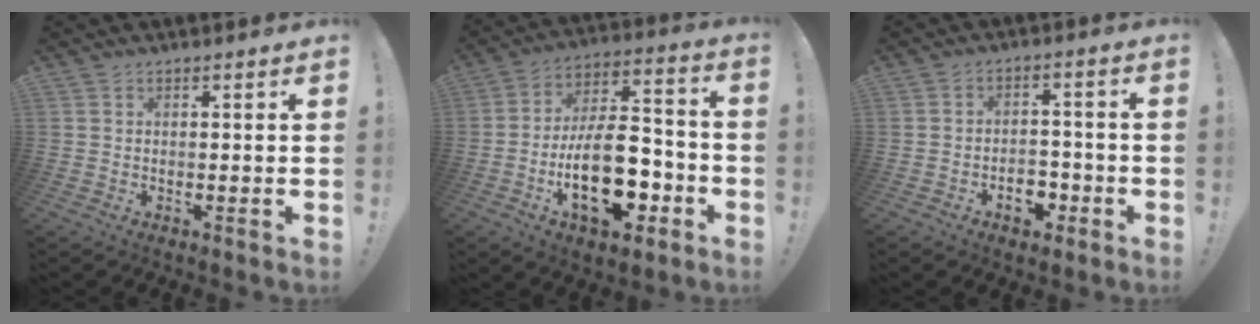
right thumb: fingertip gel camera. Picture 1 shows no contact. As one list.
[{"total": 22.5, "force": [-7.7, 11.1, 18.0], "torque": [-0.320, 0.048, -0.117]}, {"total": 6.9, "force": [-3.3, 4.7, 3.7], "torque": [-0.039, 0.020, -0.054]}]